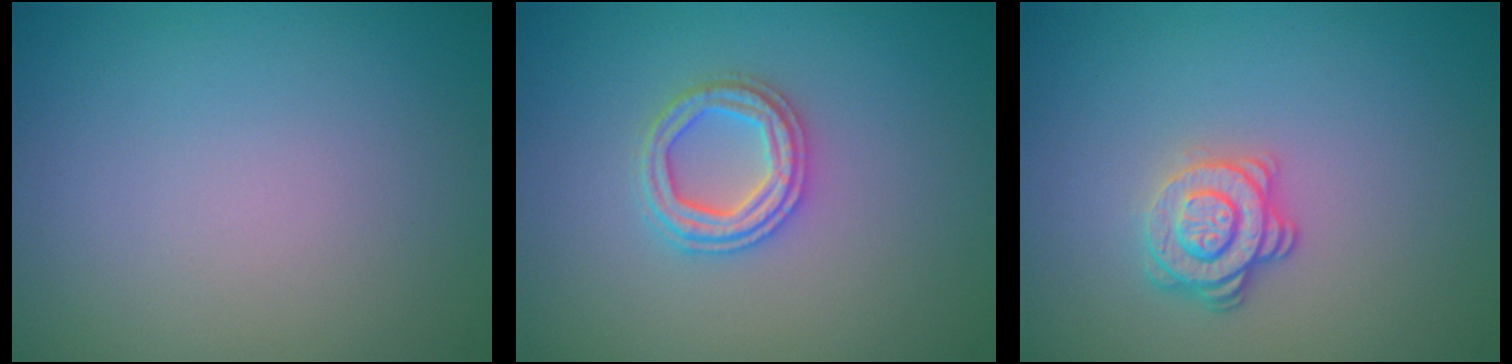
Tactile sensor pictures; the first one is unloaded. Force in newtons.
{"total": 2.7, "press": 2.6, "slide": 0.7}
{"total": 2.8, "press": 2.5, "slide": 1.3}